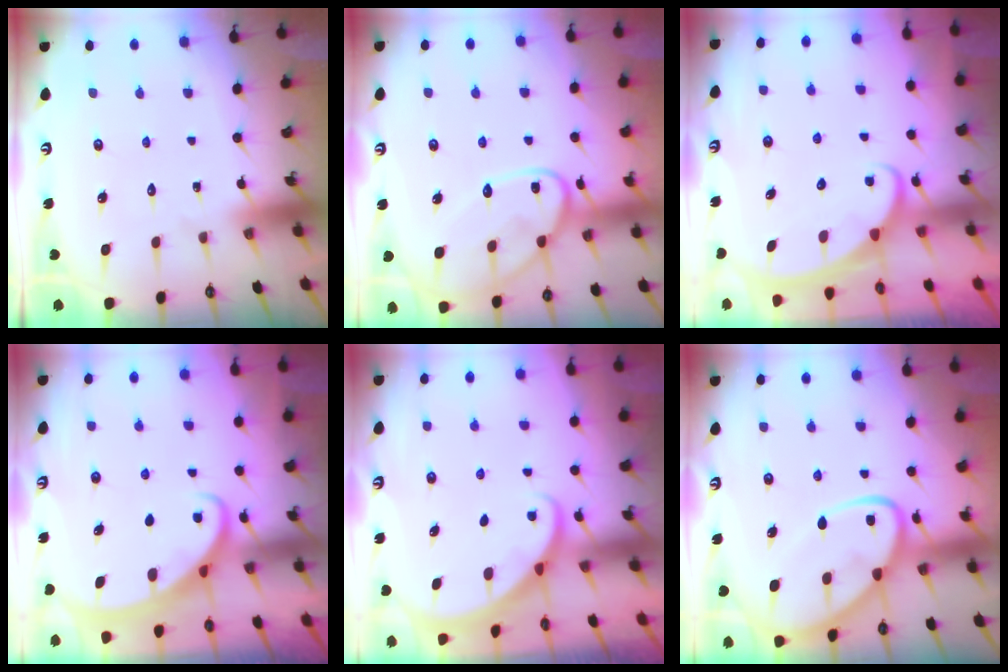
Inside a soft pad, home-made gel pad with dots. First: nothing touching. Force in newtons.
{"total": 14.5, "press": 14.5, "slide": 1.3}
{"total": 2.5, "press": 2.5, "slide": 0.3}
{"total": 2.5, "press": 2.5, "slide": 0.4}
{"total": 2.1, "press": 2.1, "slide": 0.1}
{"total": 12.6, "press": 12.6, "slide": 1.2}